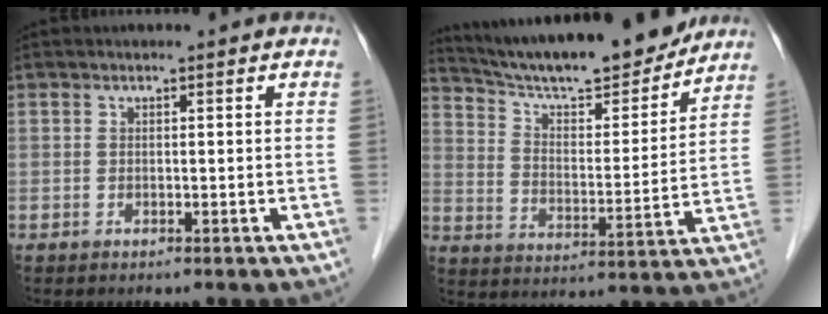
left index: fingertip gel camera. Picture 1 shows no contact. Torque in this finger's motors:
{"motor_torque": [0.16, -0.58, 0.33, 0.07]}